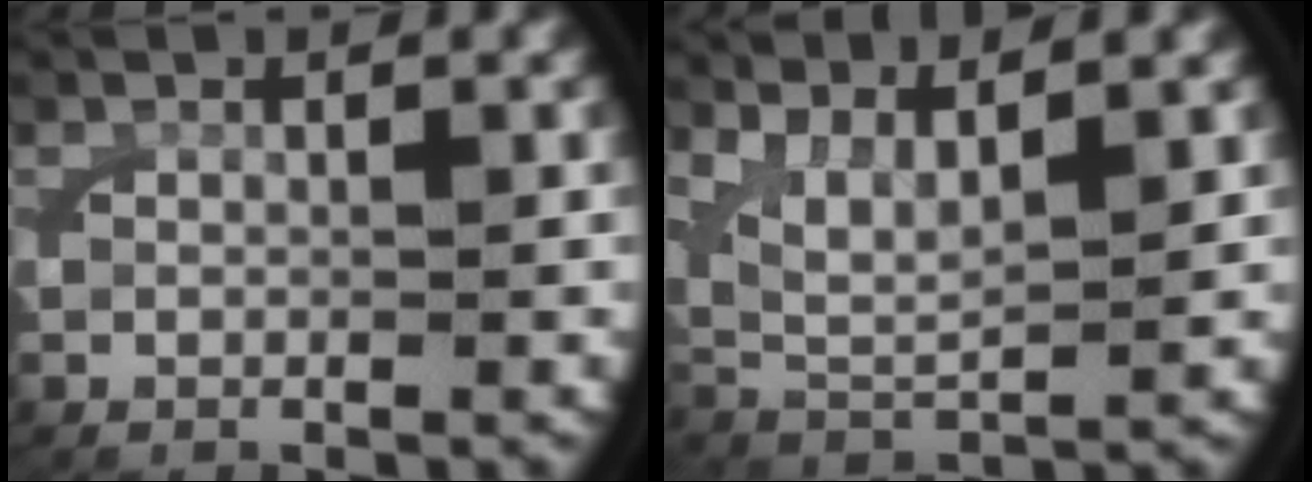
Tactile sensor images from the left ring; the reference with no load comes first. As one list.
[{"total": 6.7, "force": [2.2, 4.9, 4.0], "torque": [-0.113, -0.021, 0.035]}]